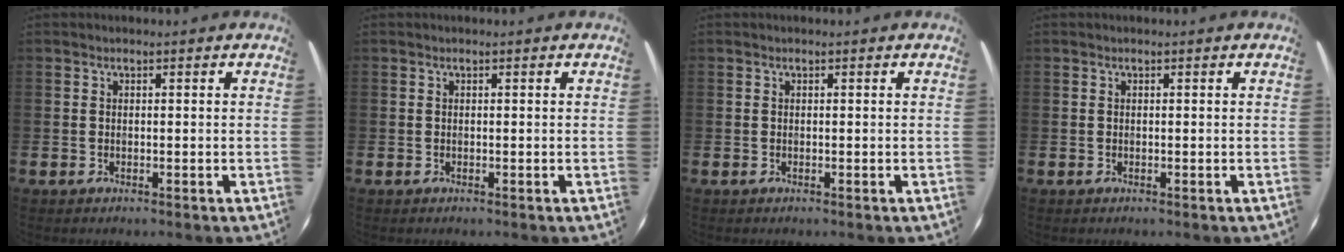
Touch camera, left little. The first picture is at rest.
{"total": 0.0}
{"total": 0.0}
{"total": 0.0}